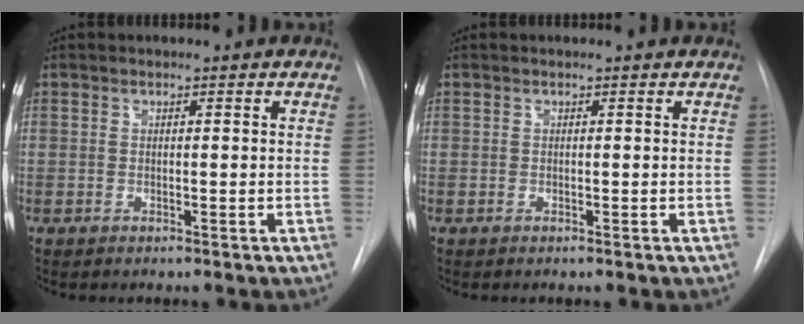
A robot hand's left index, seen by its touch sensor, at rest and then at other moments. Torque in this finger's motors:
{"motor_torque": [-0.08, 0.08, 0.01, 0.00]}